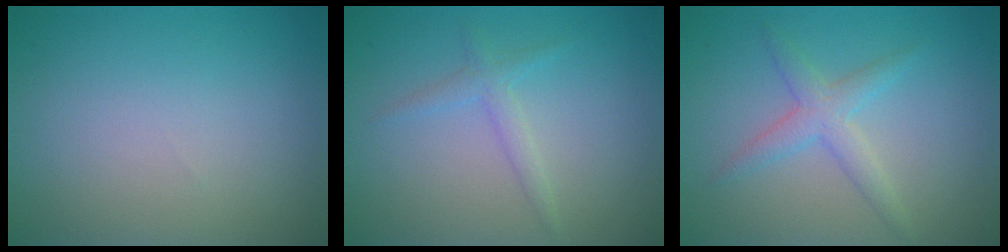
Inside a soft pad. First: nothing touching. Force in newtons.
{"total": 1.5, "press": 1.5, "slide": 0.1}
{"total": 2.5, "press": 2.5, "slide": 0.1}